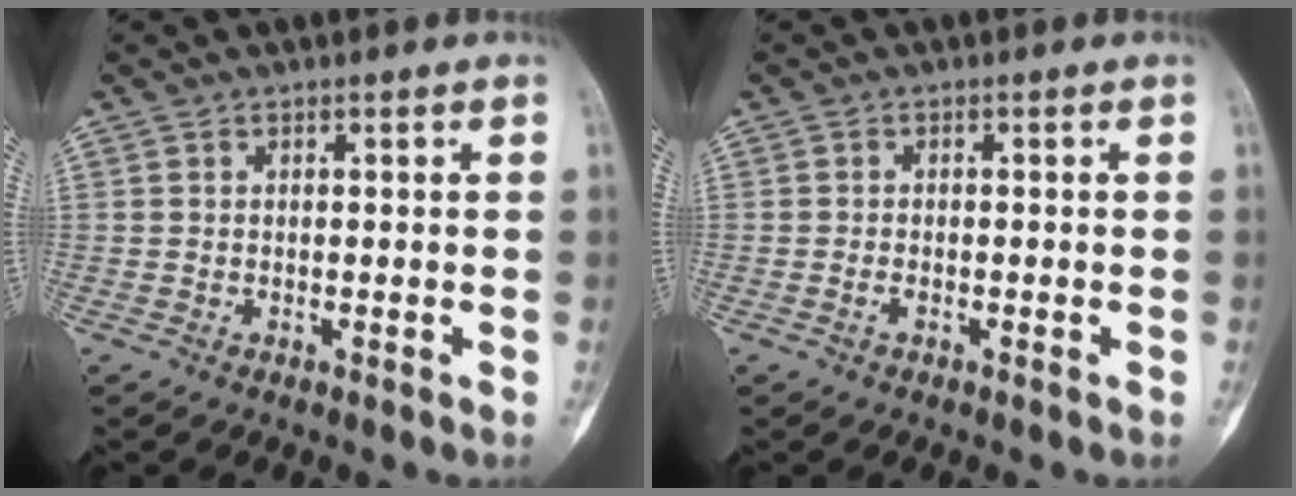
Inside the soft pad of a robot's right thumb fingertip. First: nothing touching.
{"total": 1.0, "force": [-0.6, 0.3, 0.7], "torque": [-0.020, 0.002, -0.013]}